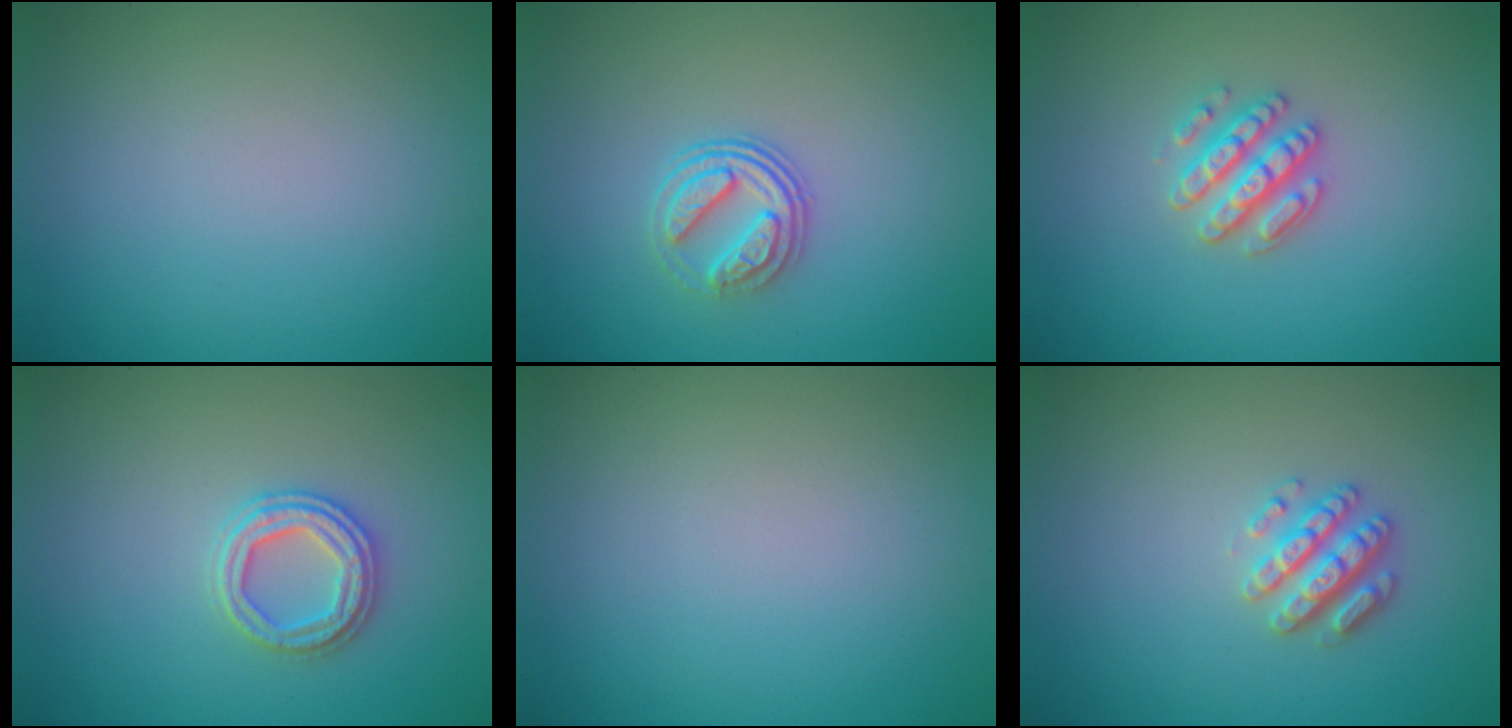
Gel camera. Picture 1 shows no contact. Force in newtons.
{"total": 3.1, "press": 2.6, "slide": 1.7}
{"total": 2.8, "press": 2.7, "slide": 0.8}
{"total": 2.7, "press": 2.7, "slide": 0.3}
{"total": 0.0}
{"total": 2.8, "press": 2.7, "slide": 0.6}